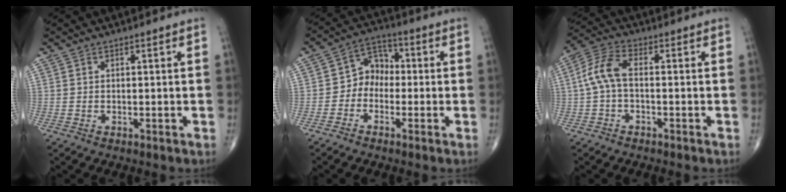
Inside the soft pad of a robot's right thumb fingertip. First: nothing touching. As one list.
[{"total": 6.1, "force": [-1.3, 4.9, 3.5], "torque": [-0.028, 0.030, -0.042]}, {"total": 6.5, "force": [-0.5, 3.3, 5.6], "torque": [-0.125, 0.023, -0.018]}]